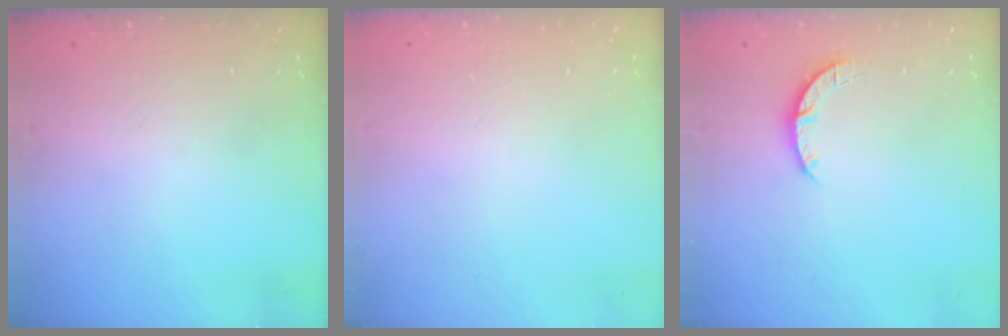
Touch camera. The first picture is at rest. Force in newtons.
{"total": 2.5, "press": 2.5, "slide": 0.2}
{"total": 3.5, "press": 3.5, "slide": 0.4}